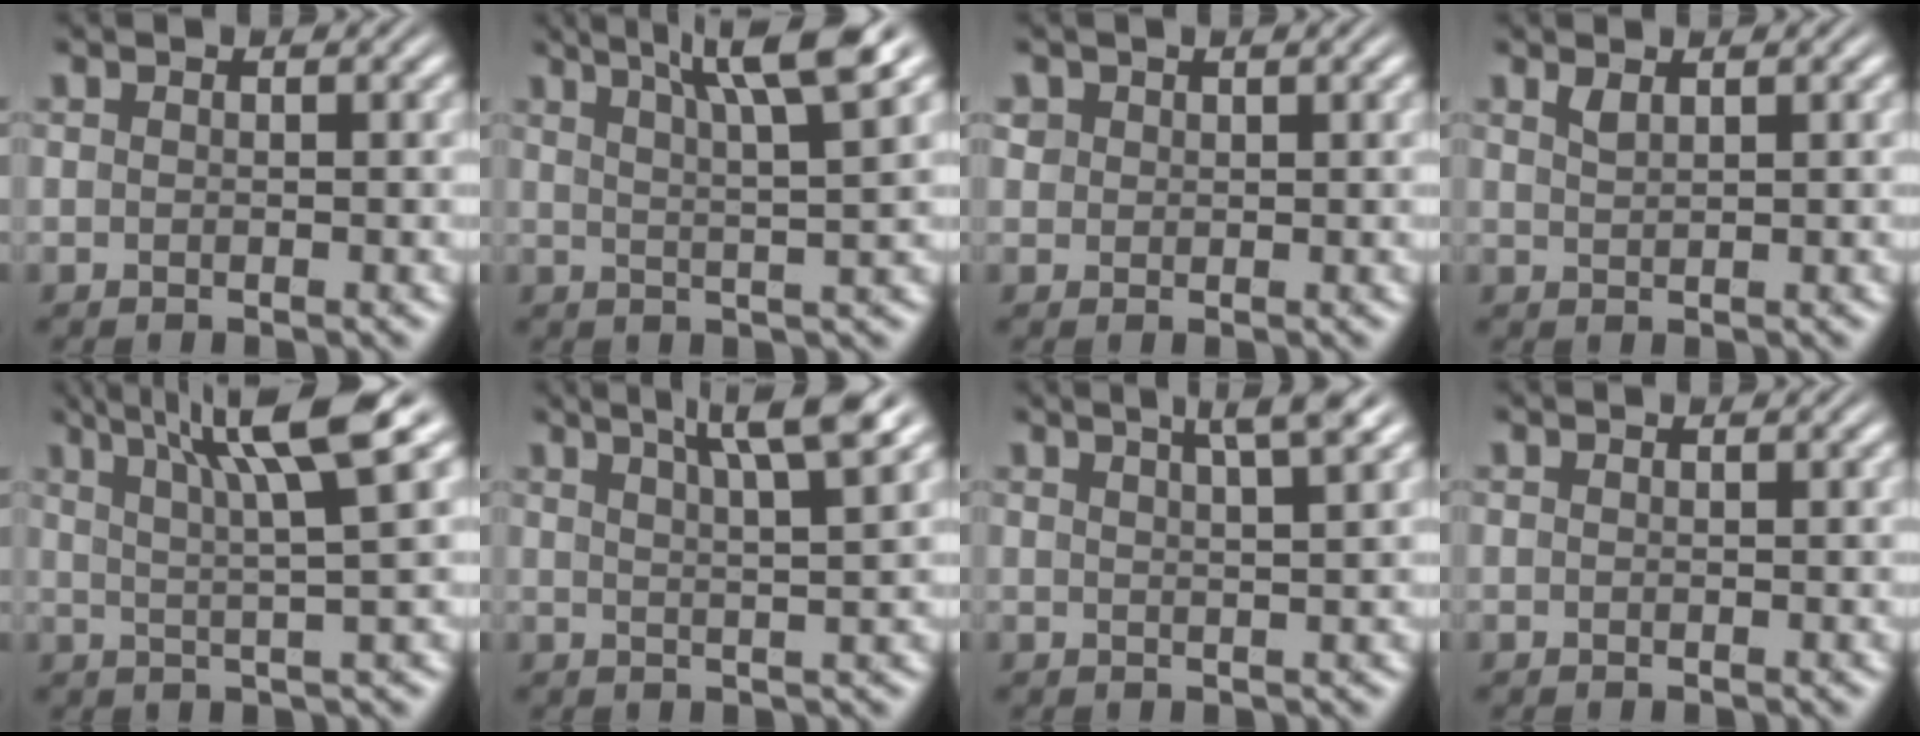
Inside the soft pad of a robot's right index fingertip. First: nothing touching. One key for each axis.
{"total": 6.9, "fx": 4.2, "fy": 1.2, "fz": 5.3, "tx": -0.071, "ty": 0.017, "tz": 0.059}
{"total": 1.6, "fx": 1.0, "fy": 1.1, "fz": 0.5, "tx": -0.021, "ty": -0.009, "tz": 0.026}
{"total": 0.9, "fx": 0.7, "fy": -0.2, "fz": 0.5, "tx": -0.009, "ty": -0.003, "tz": 0.020}
{"total": 6.6, "fx": 3.7, "fy": 0.3, "fz": 5.5, "tx": -0.083, "ty": 0.014, "tz": 0.054}
{"total": 6.4, "fx": 4.1, "fy": 1.4, "fz": 4.7, "tx": -0.062, "ty": 0.016, "tz": 0.056}
{"total": 5.7, "fx": 3.5, "fy": 1.6, "fz": 4.2, "tx": -0.046, "ty": 0.023, "tz": 0.047}
{"total": 0.0}